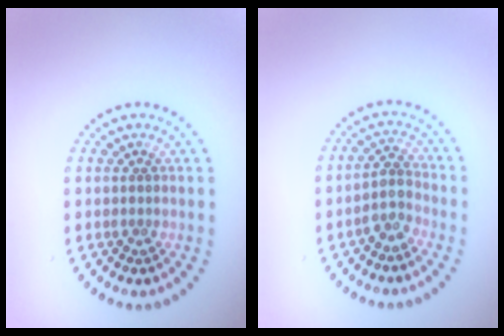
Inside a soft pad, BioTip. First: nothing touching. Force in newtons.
{"total": 2.2, "press": 1.9, "slide": 1.1}